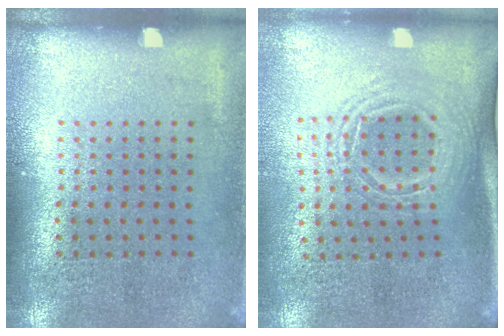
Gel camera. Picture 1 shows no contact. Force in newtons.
{"total": 1.6, "press": 1.3, "slide": 1.0}